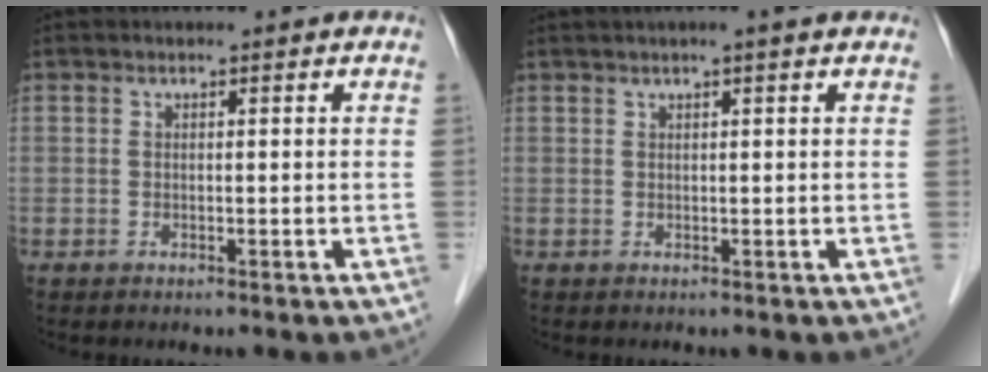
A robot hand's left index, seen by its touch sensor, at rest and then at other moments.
{"total": 2.7, "force": [1.8, -0.4, 2.0], "torque": [-0.028, 0.014, 0.029]}